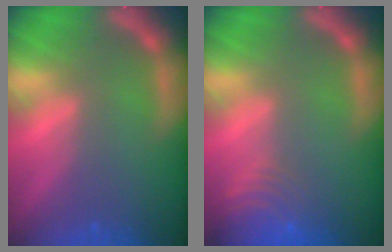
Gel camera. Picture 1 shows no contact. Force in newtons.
{"total": 7.5}